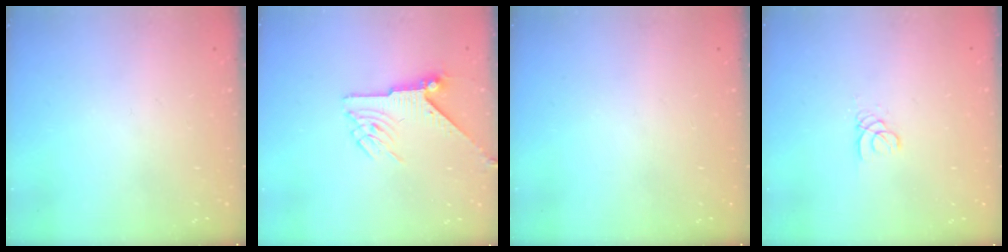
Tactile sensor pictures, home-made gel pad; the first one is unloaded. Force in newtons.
{"total": 6.4, "press": 6.4, "slide": 0.1}
{"total": 0.0}
{"total": 1.8, "press": 1.8, "slide": 0.2}